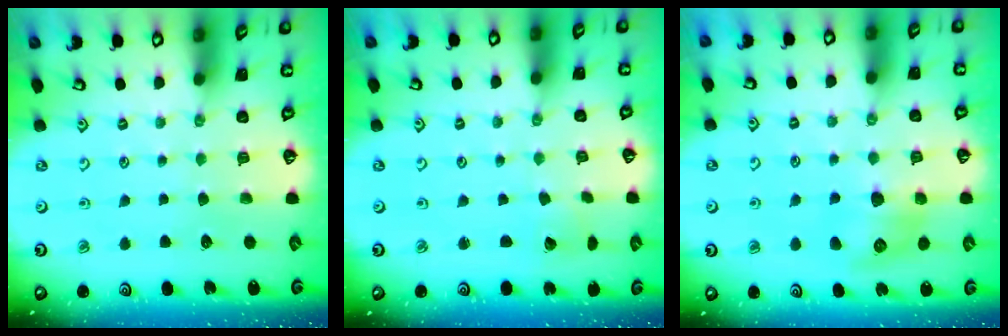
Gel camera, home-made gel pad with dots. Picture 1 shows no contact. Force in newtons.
{"total": 2.4, "press": 2.4, "slide": 0.2}
{"total": 9.7, "press": 9.7, "slide": 0.4}